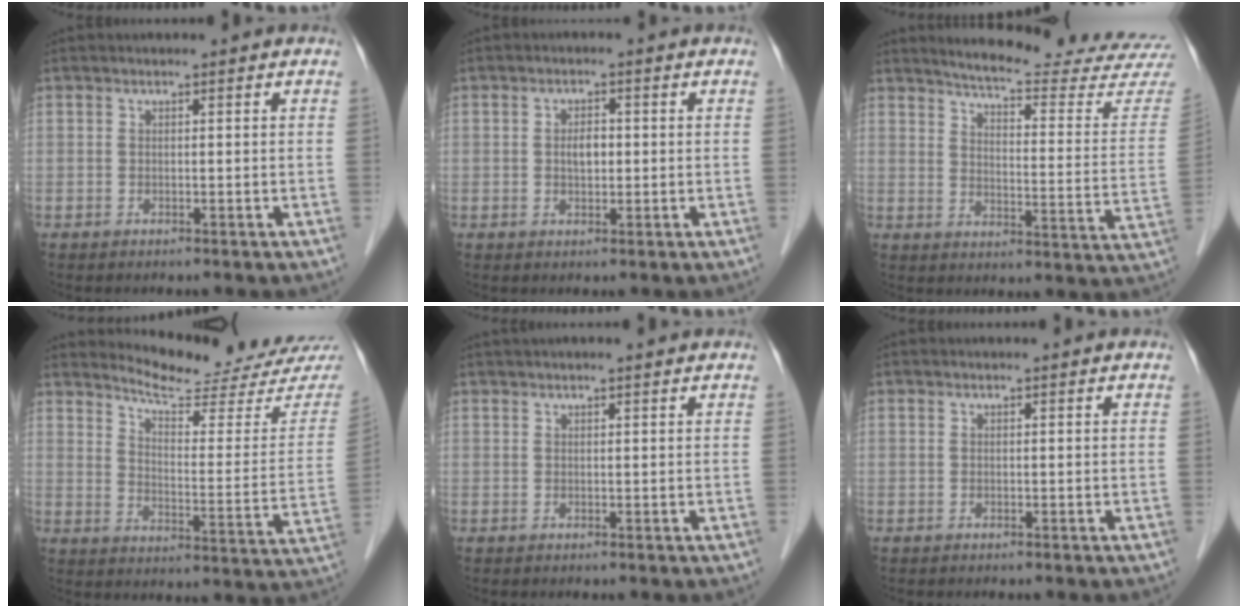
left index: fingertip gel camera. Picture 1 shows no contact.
{"total": 2.4, "force": [-0.3, 1.3, 2.0], "torque": [-0.037, 0.000, -0.004]}
{"total": 20.6, "force": [19.6, 0.1, 6.1], "torque": [-0.084, -0.115, 0.230]}
{"total": 17.5, "force": [16.7, 0.8, 5.1], "torque": [-0.074, -0.101, 0.205]}
{"total": 3.0, "force": [2.4, 0.0, 1.7], "torque": [-0.020, 0.026, 0.036]}
{"total": 0.0}